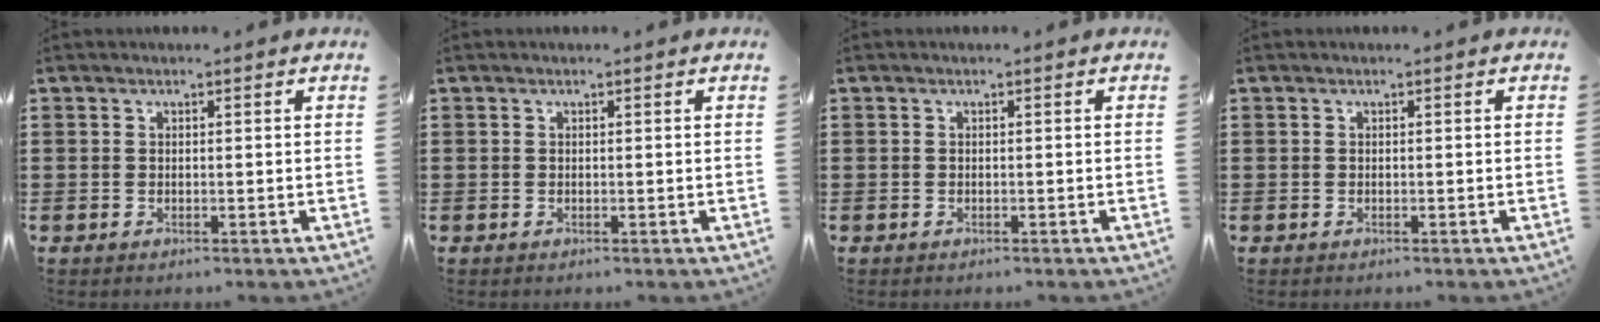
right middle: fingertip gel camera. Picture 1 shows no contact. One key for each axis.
{"total": 0.0}
{"total": 0.0}
{"total": 0.0}